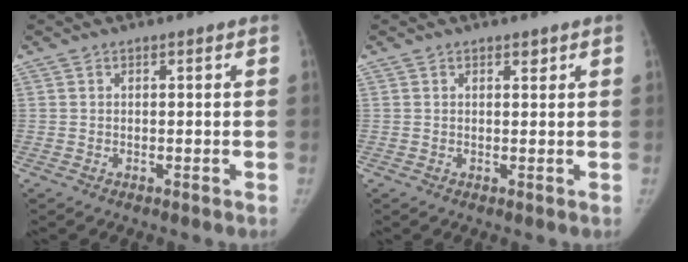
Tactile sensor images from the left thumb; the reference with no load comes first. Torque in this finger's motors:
{"motor_torque": [0.26, 0.27, 0.10, -0.03, -0.01]}